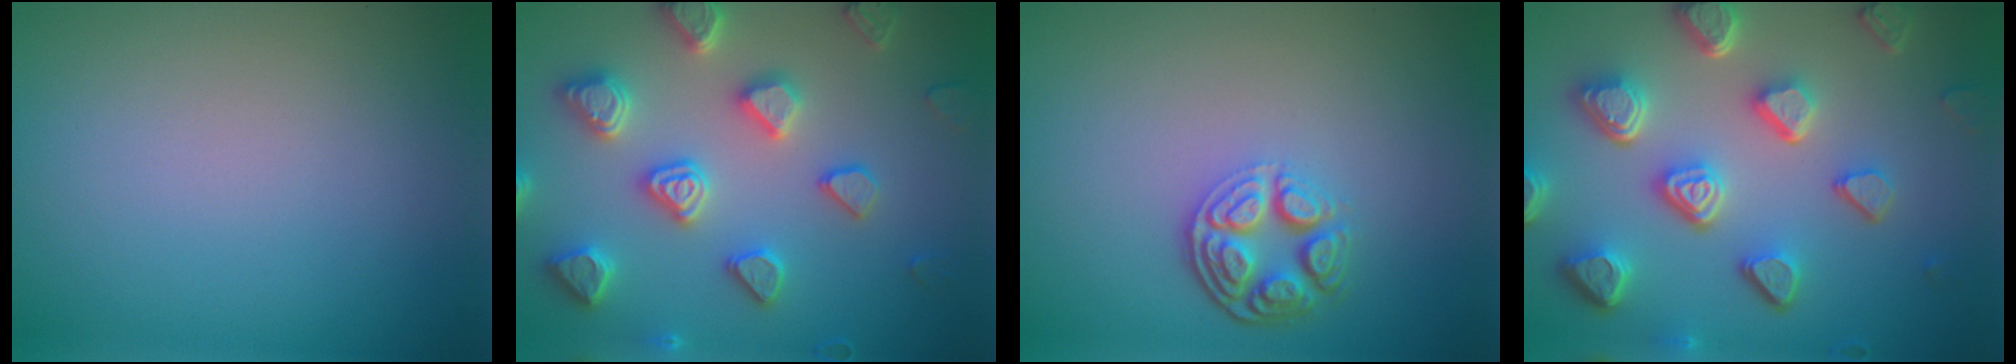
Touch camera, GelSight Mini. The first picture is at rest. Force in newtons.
{"total": 5.3, "press": 5.2, "slide": 1.2}
{"total": 4.3, "press": 3.2, "slide": 2.7}
{"total": 7.5, "press": 5.6, "slide": 5.0}